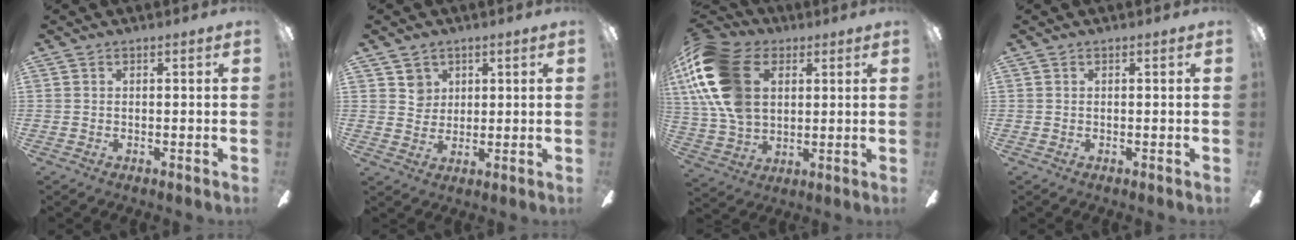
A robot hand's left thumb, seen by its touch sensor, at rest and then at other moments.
{"total": 4.4, "force": [2.3, 3.7, 0.2], "torque": [0.006, -0.003, 0.039]}
{"total": 21.1, "force": [6.7, 14.1, 14.3], "torque": [-0.321, -0.008, 0.121]}
{"total": 0.0}